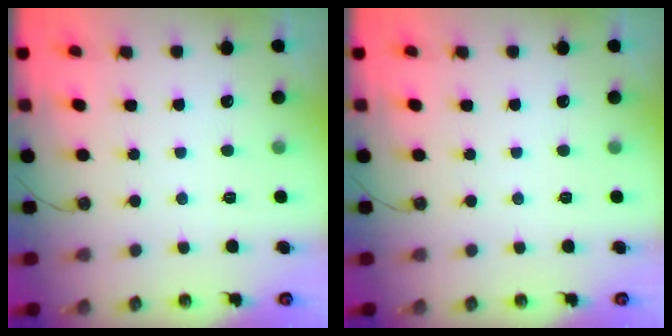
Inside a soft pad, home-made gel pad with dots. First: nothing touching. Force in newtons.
{"total": 0.0}